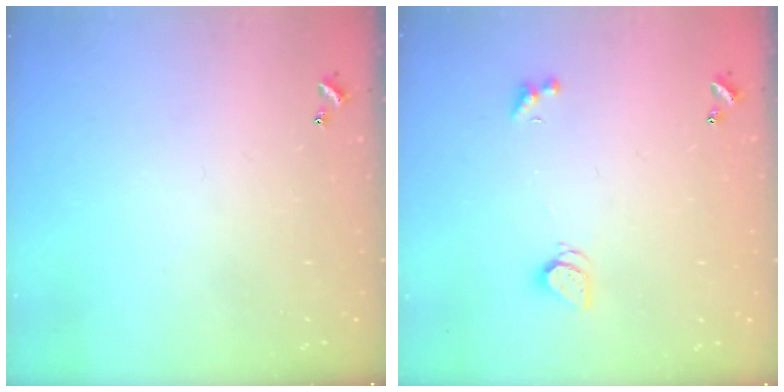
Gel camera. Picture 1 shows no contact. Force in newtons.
{"total": 2.0, "press": 2.0, "slide": 0.3}